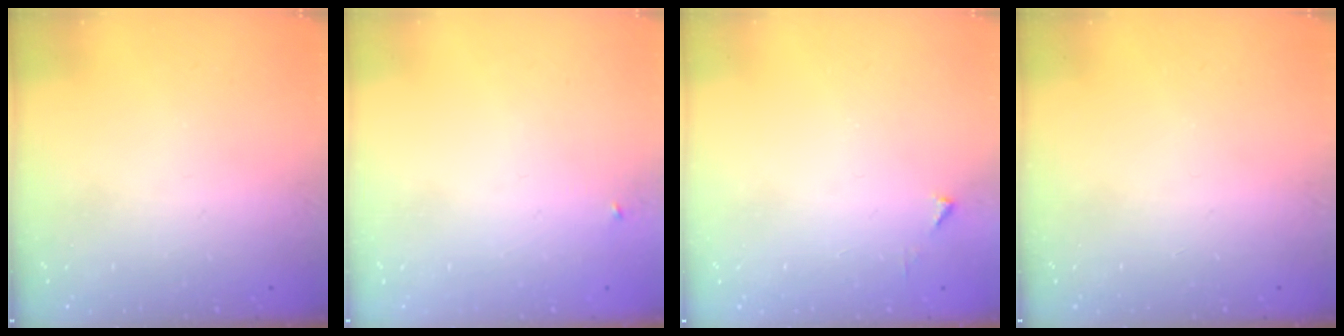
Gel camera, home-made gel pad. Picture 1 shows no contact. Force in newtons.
{"total": 2.3, "press": 2.3, "slide": 0.2}
{"total": 3.2, "press": 3.2, "slide": 0.3}
{"total": 0.0}